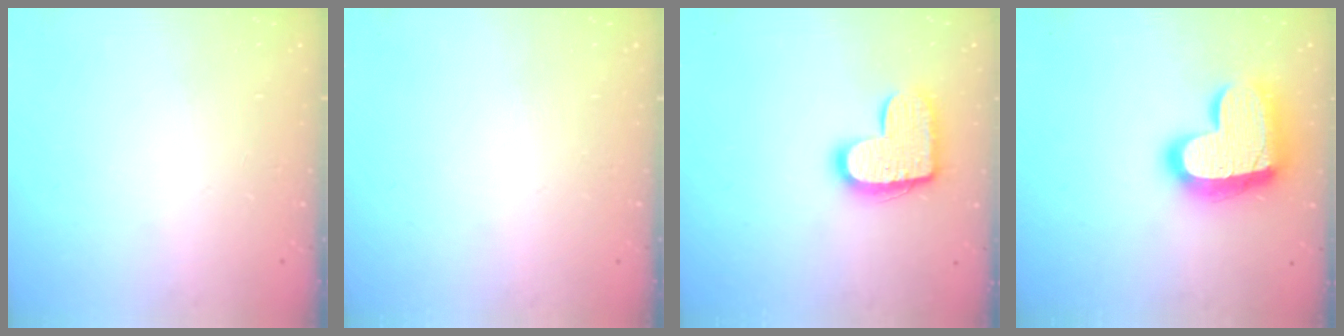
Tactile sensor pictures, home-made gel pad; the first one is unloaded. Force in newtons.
{"total": 0.0}
{"total": 14.6, "press": 14.6, "slide": 0.8}
{"total": 20.9, "press": 20.8, "slide": 1.8}